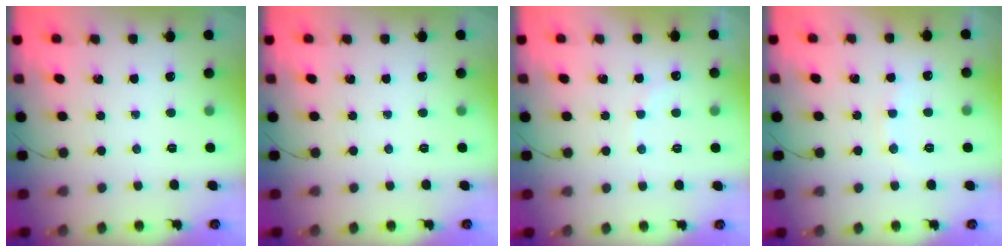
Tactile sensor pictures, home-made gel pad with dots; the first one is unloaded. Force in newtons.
{"total": 0.0}
{"total": 5.6, "press": 5.6, "slide": 0.8}
{"total": 6.8, "press": 6.7, "slide": 1.4}